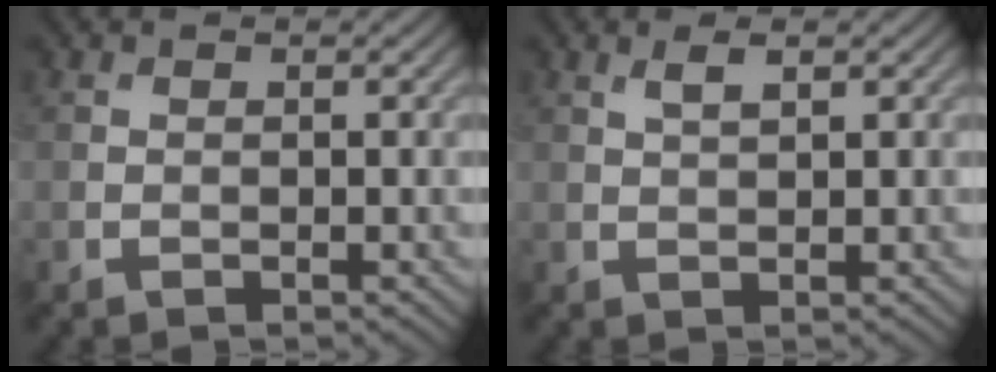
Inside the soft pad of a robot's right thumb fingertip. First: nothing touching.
{"total": 1.7, "force": [0.9, 0.5, 1.4], "torque": [-0.031, 0.002, 0.019]}